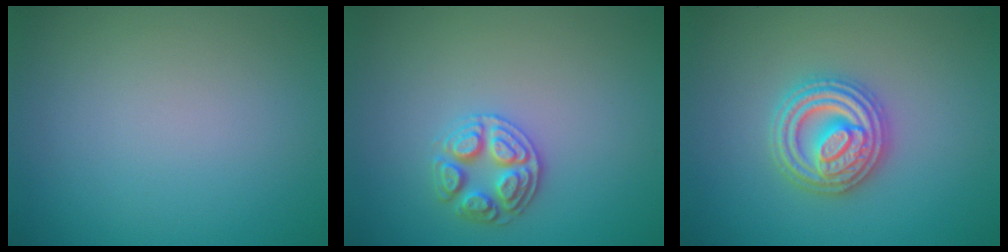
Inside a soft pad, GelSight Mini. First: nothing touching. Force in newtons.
{"total": 2.8, "press": 2.7, "slide": 0.6}
{"total": 5.0, "press": 4.9, "slide": 0.6}